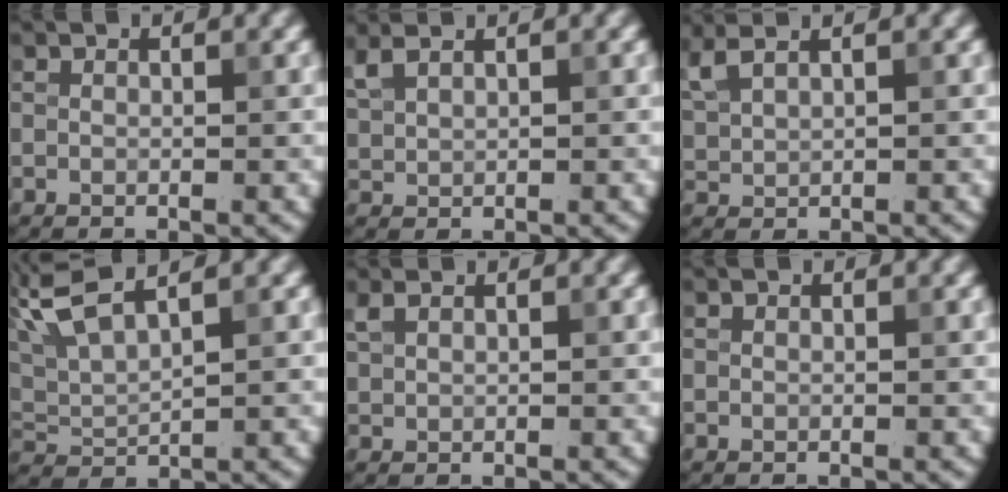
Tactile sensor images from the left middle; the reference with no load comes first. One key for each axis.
{"total": 2.1, "fx": 1.6, "fy": 0.7, "fz": 1.1, "tx": -0.031, "ty": 0.007, "tz": 0.041}
{"total": 3.3, "fx": 2.3, "fy": 1.1, "fz": 2.1, "tx": -0.064, "ty": 0.019, "tz": 0.049}
{"total": 4.5, "fx": 3.3, "fy": 0.9, "fz": 2.9, "tx": -0.070, "ty": 0.020, "tz": 0.068}
{"total": 1.3, "fx": 1.0, "fy": 0.5, "fz": 0.7, "tx": -0.019, "ty": 0.002, "tz": 0.024}
{"total": 0.0}